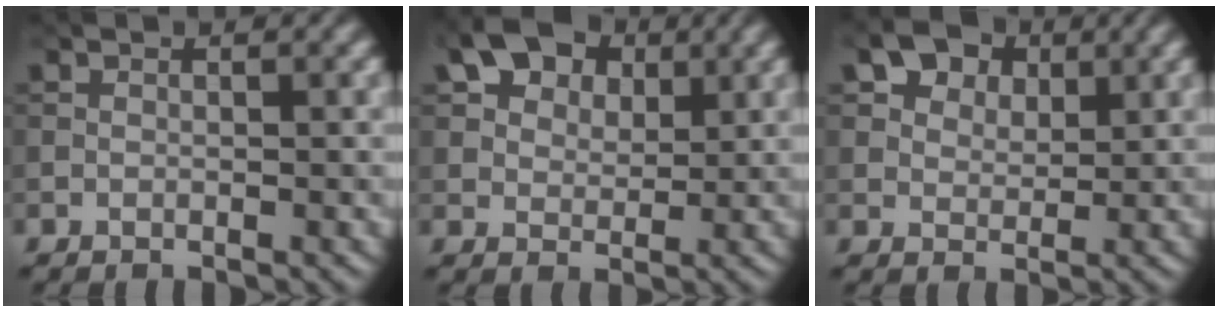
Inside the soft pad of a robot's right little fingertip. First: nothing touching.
{"total": 7.3, "force": [4.0, 4.7, 4.0], "torque": [-0.084, 0.009, 0.065]}
{"total": 6.3, "force": [3.7, 4.0, 3.1], "torque": [-0.068, -0.001, 0.063]}